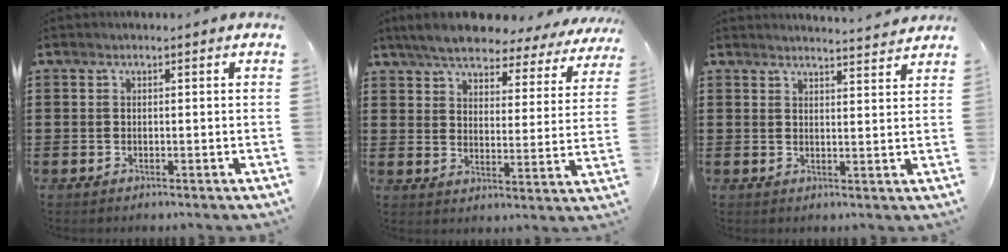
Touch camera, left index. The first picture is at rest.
{"total": 6.1, "force": [5.8, 1.1, 1.7], "torque": [-0.063, -0.031, 0.100]}
{"total": 2.8, "force": [2.8, -0.4, -0.1], "torque": [-0.008, -0.015, 0.050]}